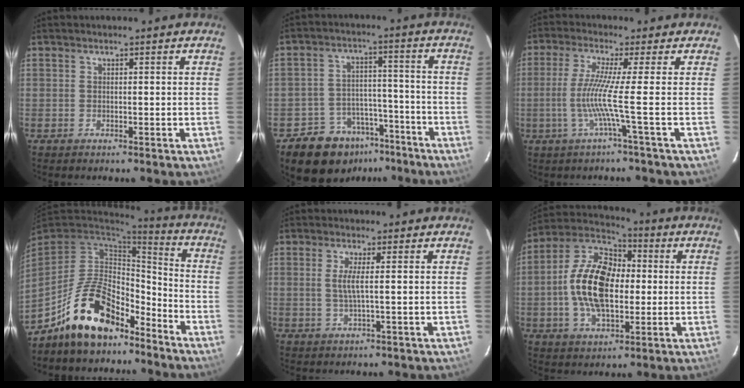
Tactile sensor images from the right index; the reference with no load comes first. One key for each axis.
{"total": 11.5, "fx": -7.8, "fy": 7.9, "fz": 2.9, "tx": -0.062, "ty": 0.036, "tz": -0.100}
{"total": 6.7, "fx": -1.6, "fy": -2.8, "fz": 5.9, "tx": -0.125, "ty": -0.008, "tz": -0.029}
{"total": 16.8, "fx": -11.7, "fy": 8.0, "fz": 9.1, "tx": -0.194, "ty": 0.024, "tz": -0.190}
{"total": 3.0, "fx": 0.2, "fy": -0.4, "fz": 3.0, "tx": -0.057, "ty": -0.002, "tz": 0.001}
{"total": 16.2, "fx": -0.4, "fy": 9.4, "fz": 13.2, "tx": -0.260, "ty": 0.019, "tz": -0.014}